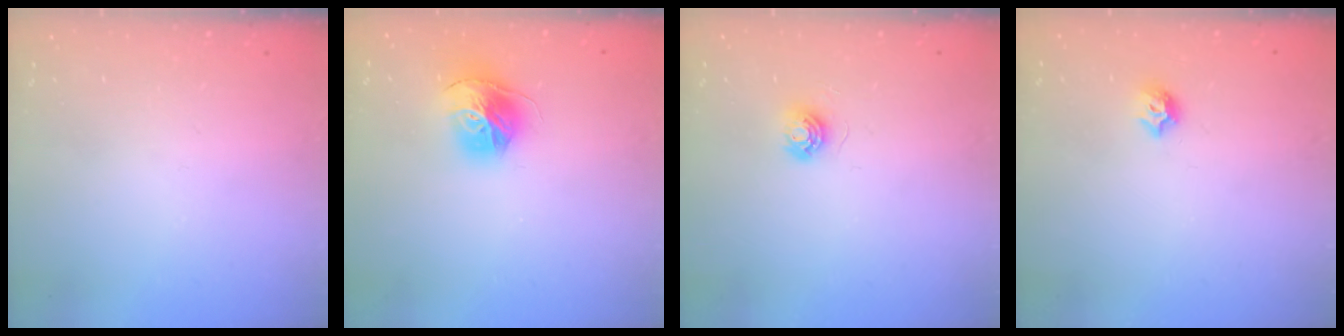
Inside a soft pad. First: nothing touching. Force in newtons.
{"total": 14.8, "press": 14.7, "slide": 1.6}
{"total": 5.6, "press": 5.6, "slide": 0.3}
{"total": 6.3, "press": 6.3, "slide": 0.8}